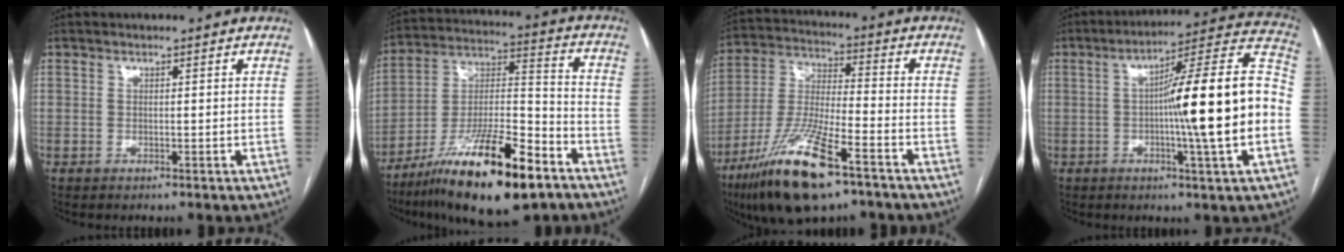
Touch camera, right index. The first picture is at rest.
{"total": 21.6, "force": [-13.4, 4.5, 16.3], "torque": [-0.284, -0.013, -0.228]}
{"total": 17.5, "force": [-10.7, 3.6, 13.3], "torque": [-0.288, -0.034, -0.195]}
{"total": 19.7, "force": [-2.2, -0.3, 19.6], "torque": [-0.272, 0.018, -0.043]}